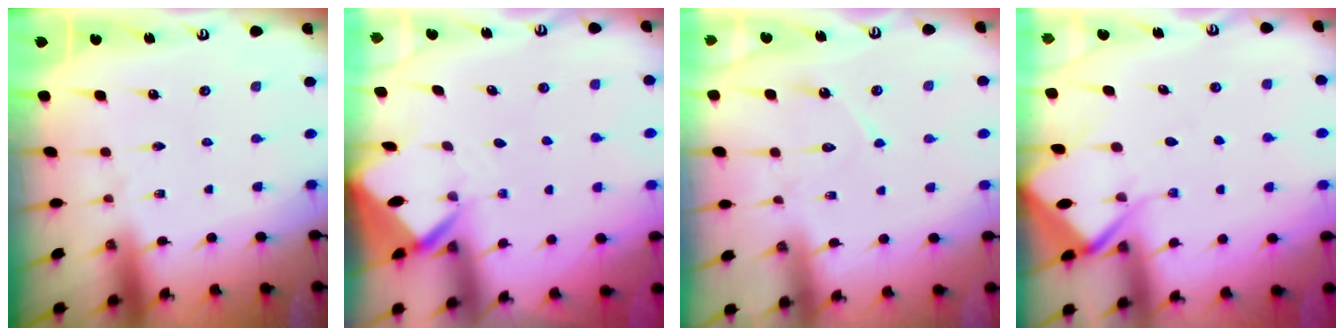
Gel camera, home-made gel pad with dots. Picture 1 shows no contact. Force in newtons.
{"total": 3.9, "press": 3.9, "slide": 0.3}
{"total": 7.8, "press": 7.8, "slide": 0.7}
{"total": 6.4, "press": 6.4, "slide": 0.7}